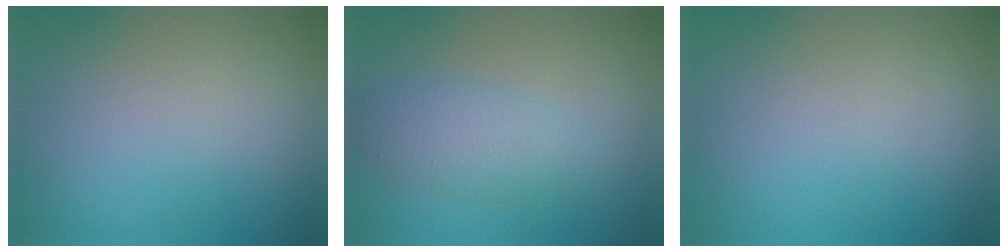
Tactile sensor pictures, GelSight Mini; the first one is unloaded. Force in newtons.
{"total": 3.3, "press": 3.3, "slide": 0.1}
{"total": 0.0}